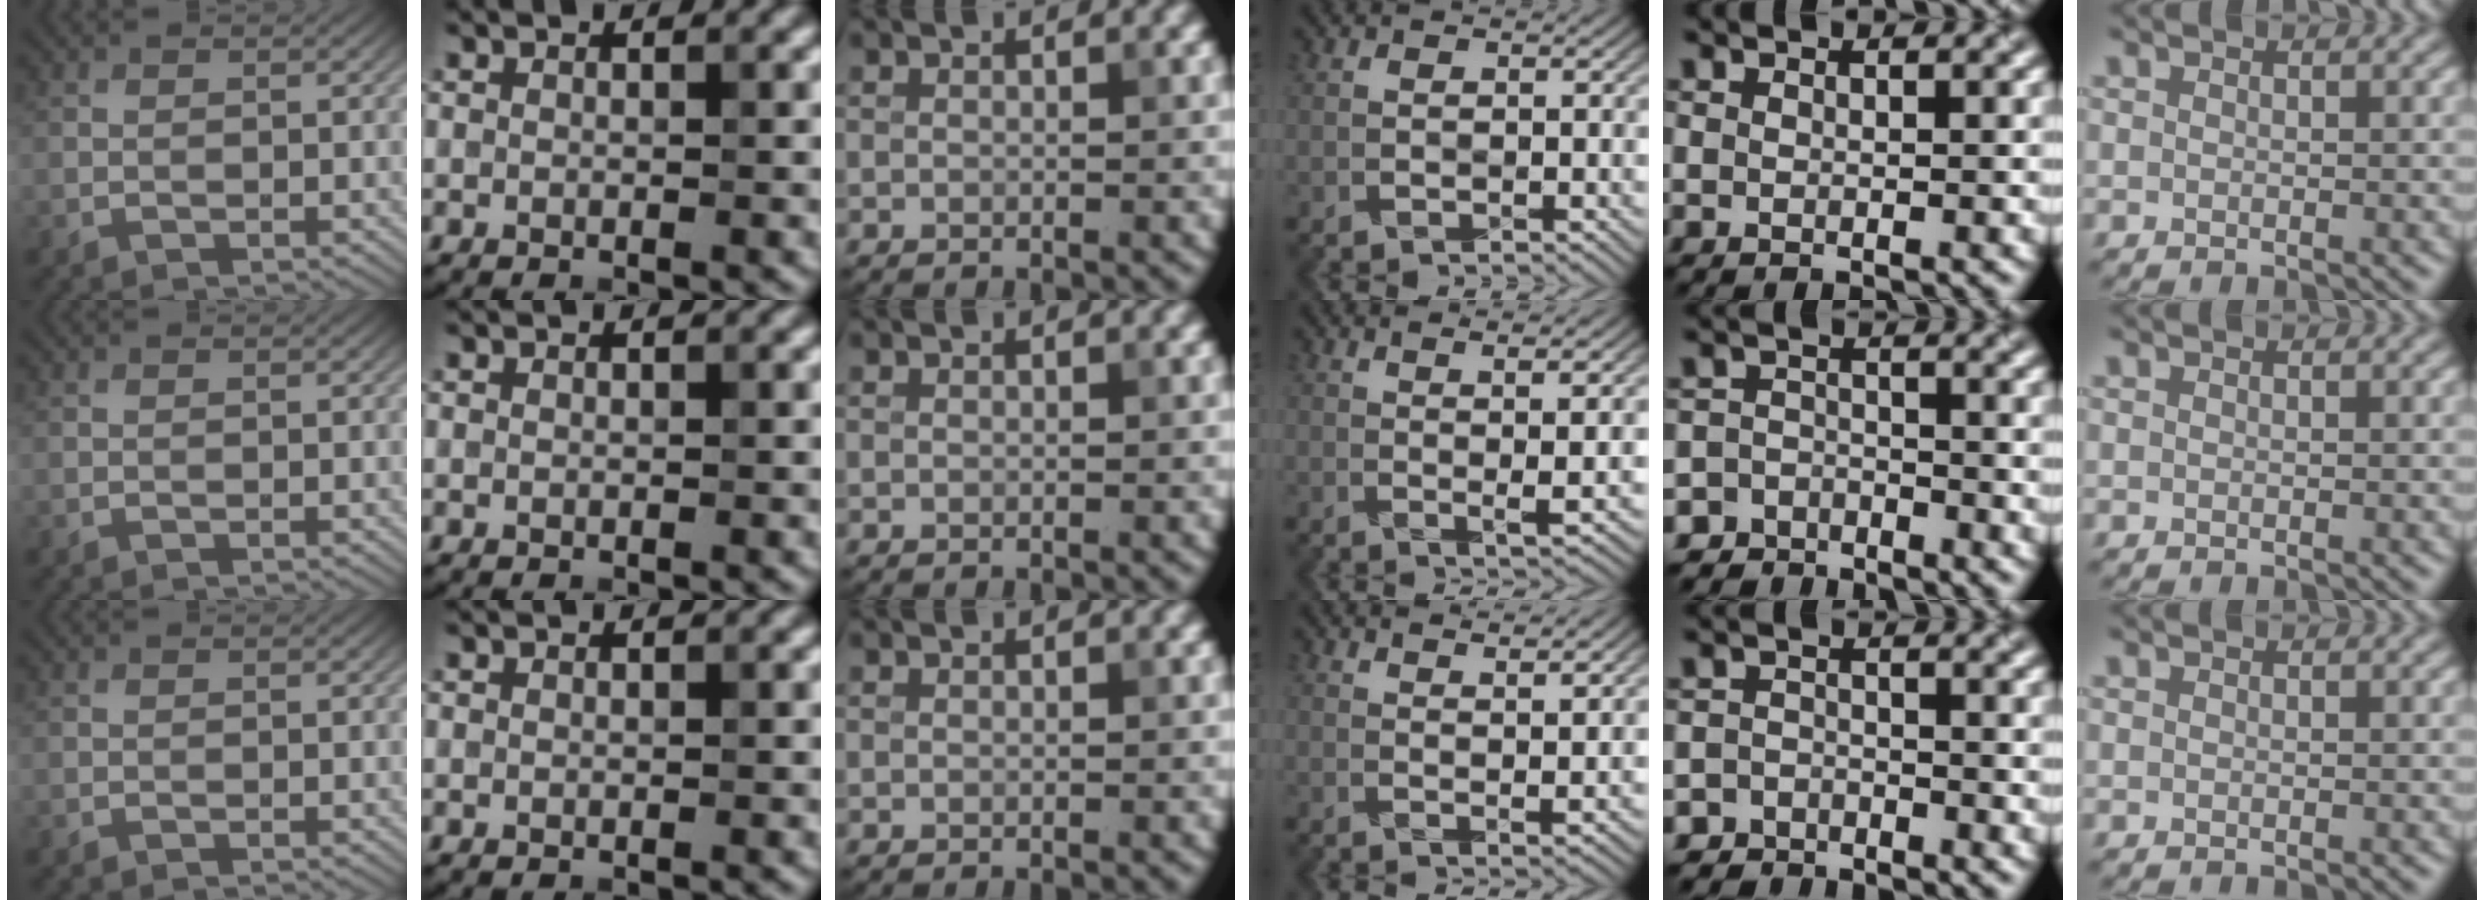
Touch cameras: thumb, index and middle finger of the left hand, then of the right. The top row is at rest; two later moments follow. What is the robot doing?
{"motion": "fold", "object": "cloth"}